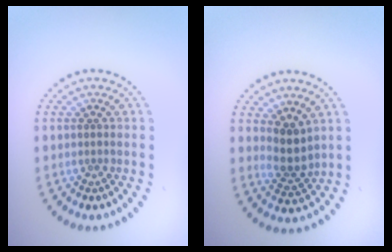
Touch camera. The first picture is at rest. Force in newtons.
{"total": 2.6, "press": 2.1, "slide": 1.6}